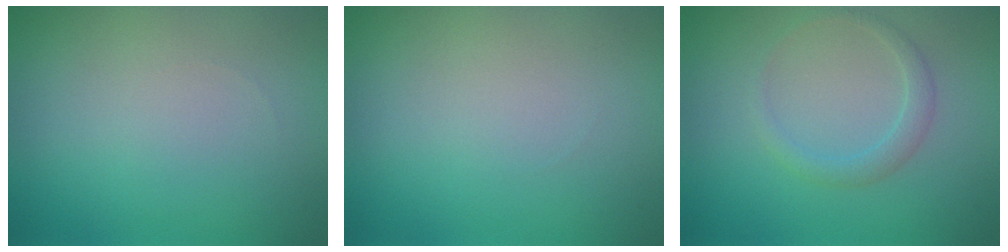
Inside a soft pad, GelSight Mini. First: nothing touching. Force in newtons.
{"total": 0.0}
{"total": 1.5, "press": 1.5, "slide": 0.1}